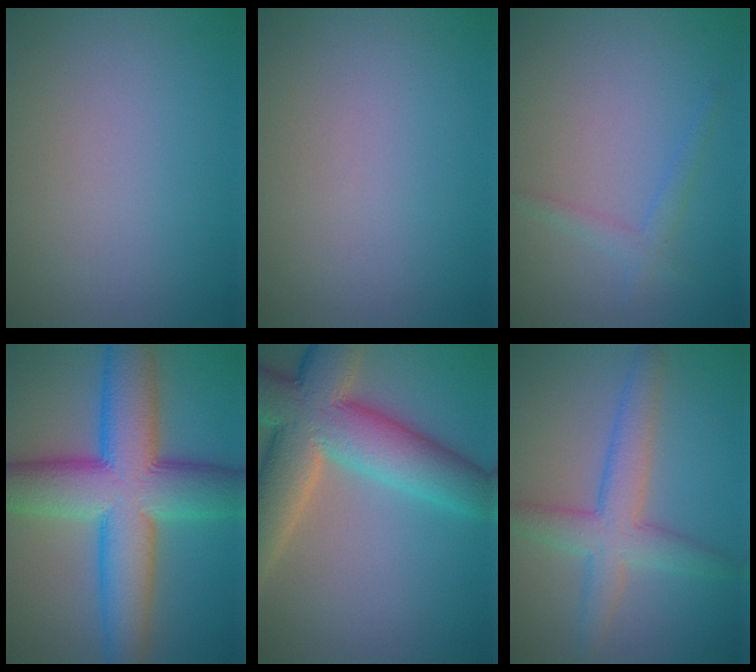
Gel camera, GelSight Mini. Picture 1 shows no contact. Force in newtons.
{"total": 0.0}
{"total": 1.5, "press": 1.5, "slide": 0.0}
{"total": 12.7, "press": 12.7, "slide": 0.1}
{"total": 11.5, "press": 11.5, "slide": 0.7}
{"total": 4.7, "press": 4.7, "slide": 0.3}